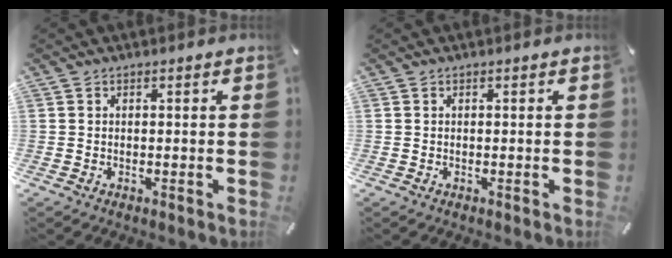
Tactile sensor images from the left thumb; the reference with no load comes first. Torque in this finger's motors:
{"motor_torque": [0.00, 0.00, -0.01, 0.01, 0.00]}